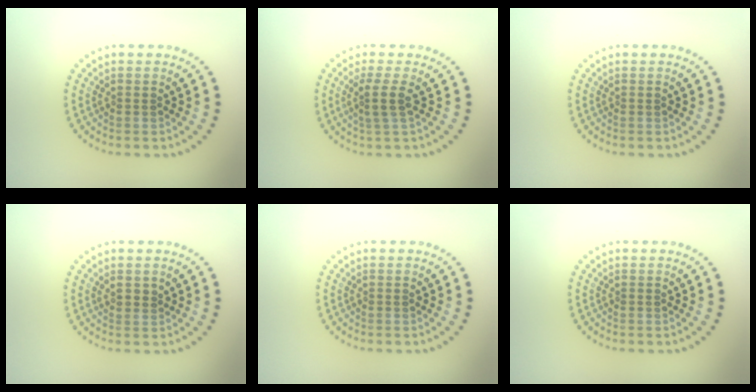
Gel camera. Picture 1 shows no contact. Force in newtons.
{"total": 2.1, "press": 1.6, "slide": 1.4}
{"total": 0.0}
{"total": 0.6, "press": 0.4, "slide": 0.3}
{"total": 0.0}
{"total": 0.0}